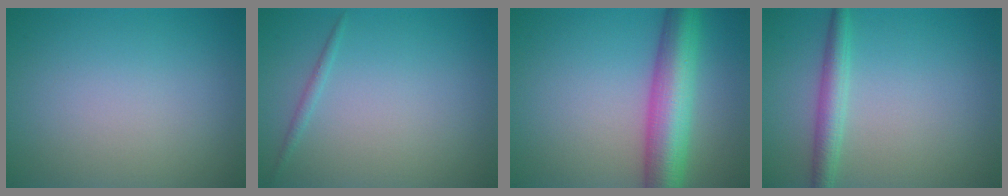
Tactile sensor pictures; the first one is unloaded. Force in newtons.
{"total": 0.7, "press": 0.7, "slide": 0.0}
{"total": 8.0, "press": 8.0, "slide": 0.3}
{"total": 2.6, "press": 2.6, "slide": 0.0}